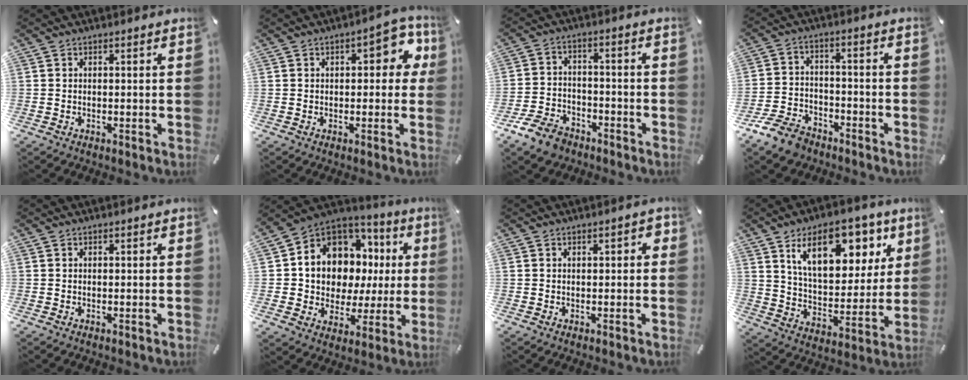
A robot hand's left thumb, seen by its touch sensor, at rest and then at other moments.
{"total": 8.3, "force": [1.8, 4.4, 6.8], "torque": [-0.083, -0.001, 0.022]}
{"total": 8.4, "force": [-6.3, 4.7, 2.9], "torque": [-0.063, 0.034, -0.119]}
{"total": 9.0, "force": [-7.1, 4.6, 3.0], "torque": [-0.061, 0.040, -0.135]}
{"total": 0.0}
{"total": 10.3, "force": [3.8, 8.8, 3.7], "torque": [-0.073, -0.056, 0.078]}
{"total": 1.8, "force": [0.0, 1.1, 1.4], "torque": [-0.019, 0.003, -0.004]}
{"total": 18.7, "force": [10.2, 10.3, 11.8], "torque": [-0.180, -0.037, 0.173]}